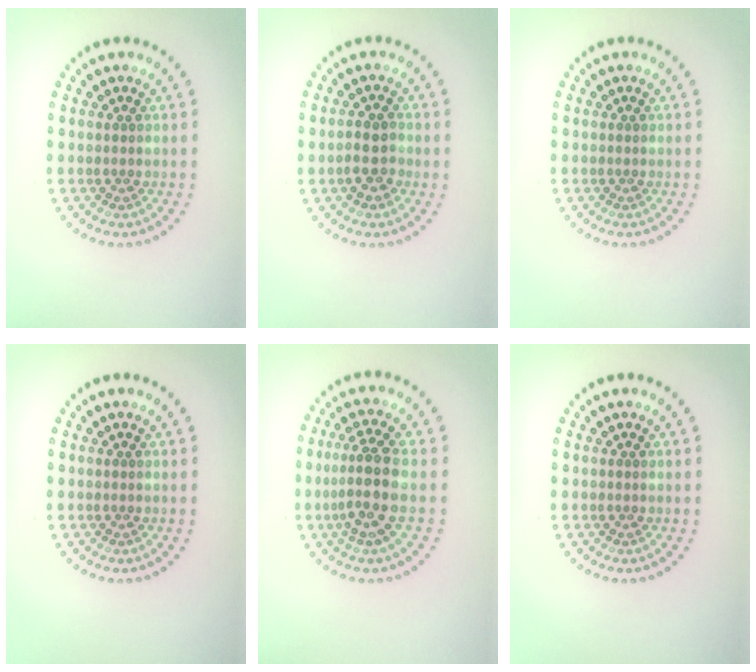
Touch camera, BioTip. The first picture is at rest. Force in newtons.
{"total": 2.3, "press": 2.2, "slide": 0.7}
{"total": 0.0}
{"total": 0.0}
{"total": 3.8, "press": 3.1, "slide": 2.3}
{"total": 0.0}